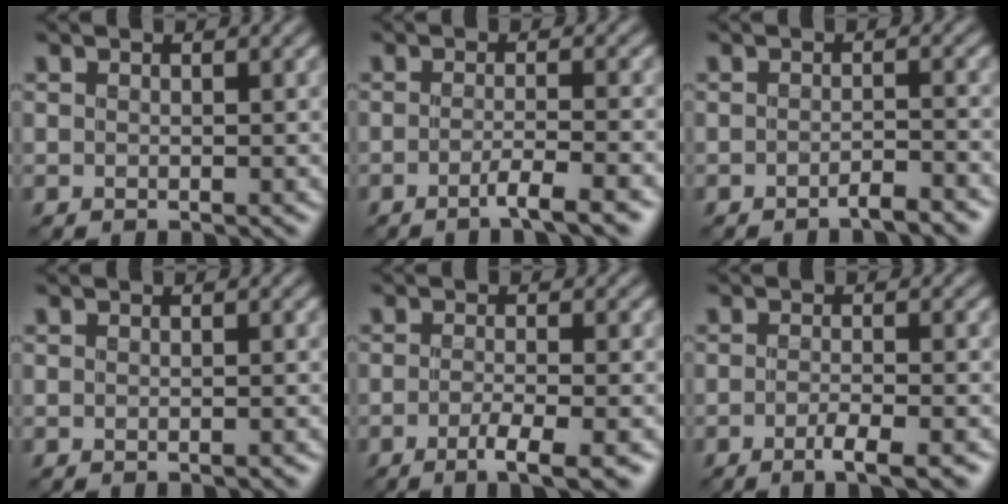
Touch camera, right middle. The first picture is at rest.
{"total": 3.0, "force": [-1.8, 0.3, 2.4], "torque": [-0.033, 0.004, -0.043]}
{"total": 1.7, "force": [-1.5, 0.1, 0.9], "torque": [-0.010, 0.005, -0.030]}
{"total": 0.6, "force": [-0.4, 0.2, 0.4], "torque": [-0.005, -0.002, -0.004]}
{"total": 3.8, "force": [-2.0, 0.7, 3.1], "torque": [-0.050, -0.003, -0.041]}
{"total": 3.3, "force": [-1.9, 0.7, 2.6], "torque": [-0.042, 0.000, -0.035]}